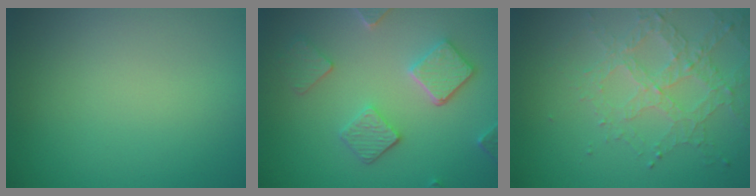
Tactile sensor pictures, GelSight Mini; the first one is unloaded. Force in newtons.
{"total": 4.4, "press": 3.7, "slide": 2.4}
{"total": 3.2, "press": 3.0, "slide": 1.3}